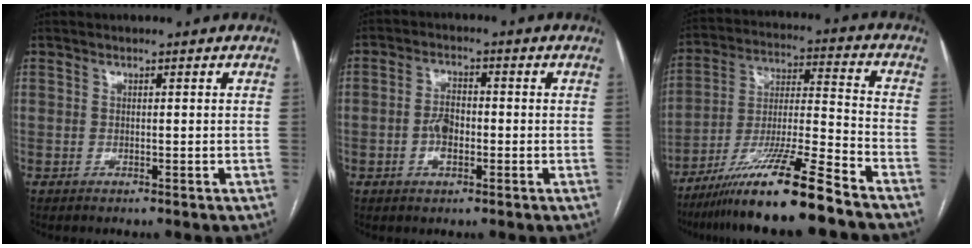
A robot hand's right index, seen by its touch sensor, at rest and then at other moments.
{"total": 4.1, "force": [-1.0, 2.1, 3.3], "torque": [-0.066, 0.008, -0.020]}
{"total": 16.0, "force": [-12.2, -1.0, 10.3], "torque": [-0.196, -0.020, -0.218]}